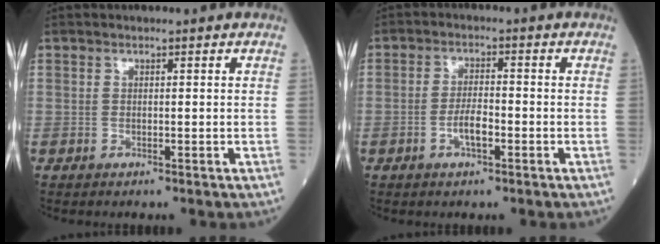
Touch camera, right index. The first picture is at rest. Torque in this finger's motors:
{"motor_torque": [0.56, -0.33, 0.26, 0.07]}